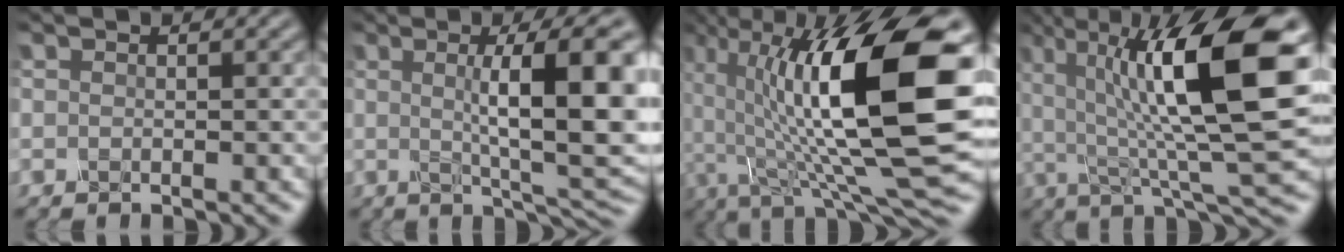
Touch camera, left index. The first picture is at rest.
{"total": 11.4, "force": [1.3, 2.7, 11.0], "torque": [-0.132, 0.009, 0.024]}
{"total": 16.5, "force": [1.5, 5.6, 15.4], "torque": [-0.250, 0.011, 0.021]}
{"total": 14.1, "force": [3.6, 3.8, 13.1], "torque": [-0.209, 0.007, 0.059]}